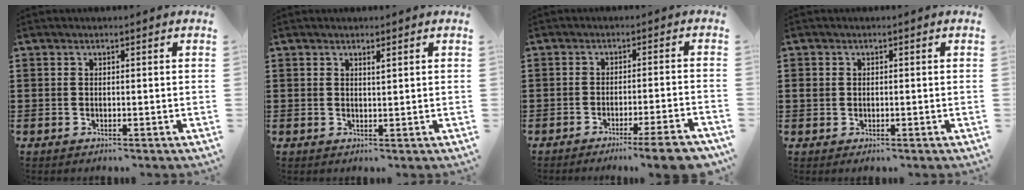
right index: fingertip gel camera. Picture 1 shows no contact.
{"total": 0.9, "force": [0.7, 0.1, 0.5], "torque": [-0.012, -0.001, 0.013]}
{"total": 5.6, "force": [-4.1, -0.6, 3.7], "torque": [-0.058, -0.017, -0.074]}
{"total": 1.0, "force": [0.0, 0.9, 0.4], "torque": [-0.010, 0.006, -0.001]}